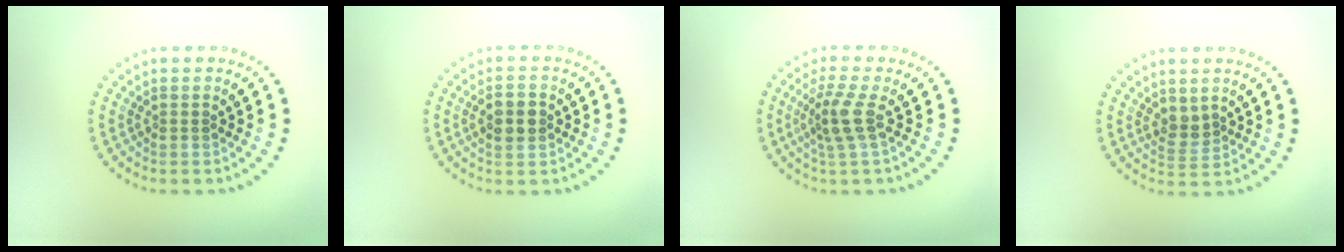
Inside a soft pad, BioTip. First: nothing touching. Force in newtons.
{"total": 3.0, "press": 3.0, "slide": 0.0}
{"total": 2.9, "press": 2.2, "slide": 1.9}
{"total": 1.8, "press": 1.5, "slide": 0.9}